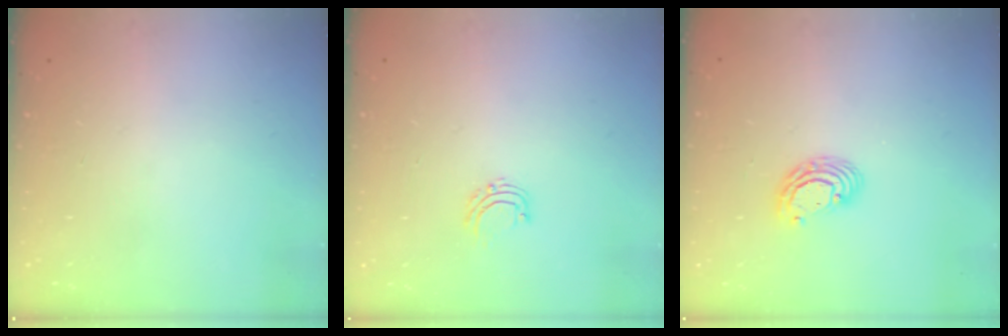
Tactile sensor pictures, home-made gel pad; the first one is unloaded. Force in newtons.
{"total": 4.8, "press": 4.8, "slide": 0.3}
{"total": 6.7, "press": 6.7, "slide": 0.6}